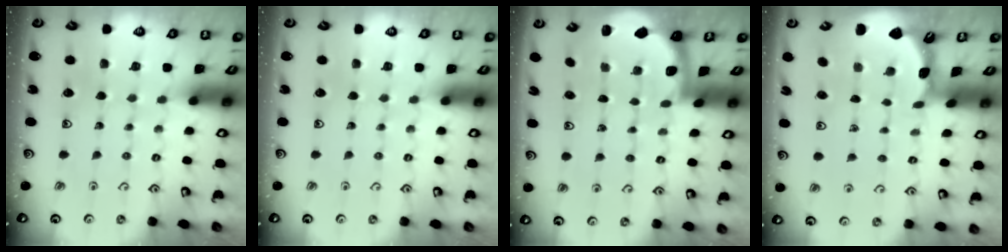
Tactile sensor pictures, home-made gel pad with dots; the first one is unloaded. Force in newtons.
{"total": 0.0}
{"total": 1.7, "press": 1.7, "slide": 0.3}
{"total": 1.7, "press": 1.7, "slide": 0.1}